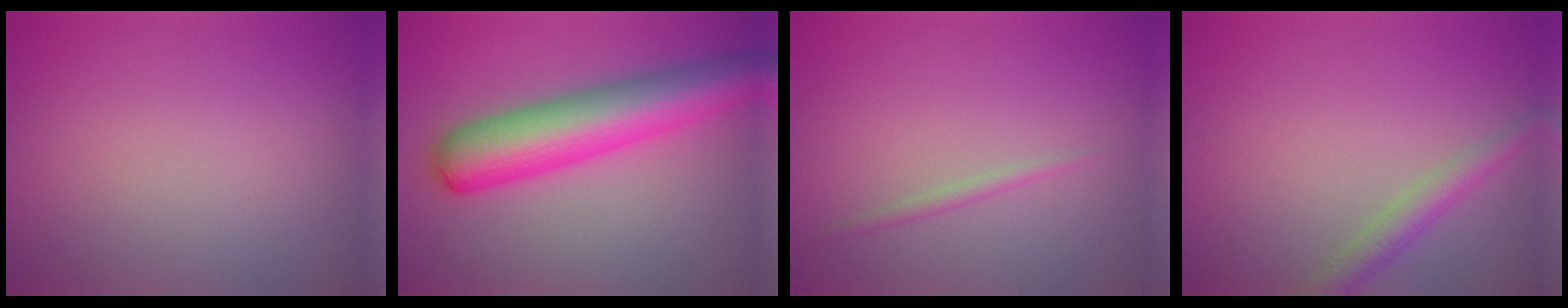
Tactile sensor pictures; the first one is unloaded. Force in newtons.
{"total": 9.0, "press": 9.0, "slide": 0.3}
{"total": 1.0, "press": 1.0, "slide": 0.0}
{"total": 2.8, "press": 2.8, "slide": 0.1}